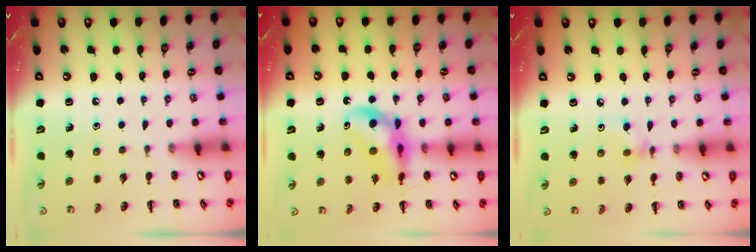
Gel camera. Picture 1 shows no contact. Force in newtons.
{"total": 10.3, "press": 9.8, "slide": 3.1}
{"total": 4.9, "press": 4.7, "slide": 1.2}